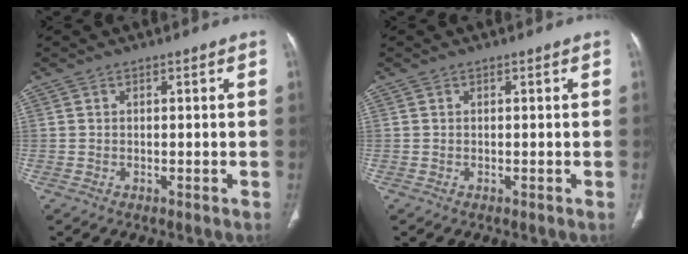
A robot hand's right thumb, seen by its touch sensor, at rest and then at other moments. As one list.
[{"total": 0.0}]